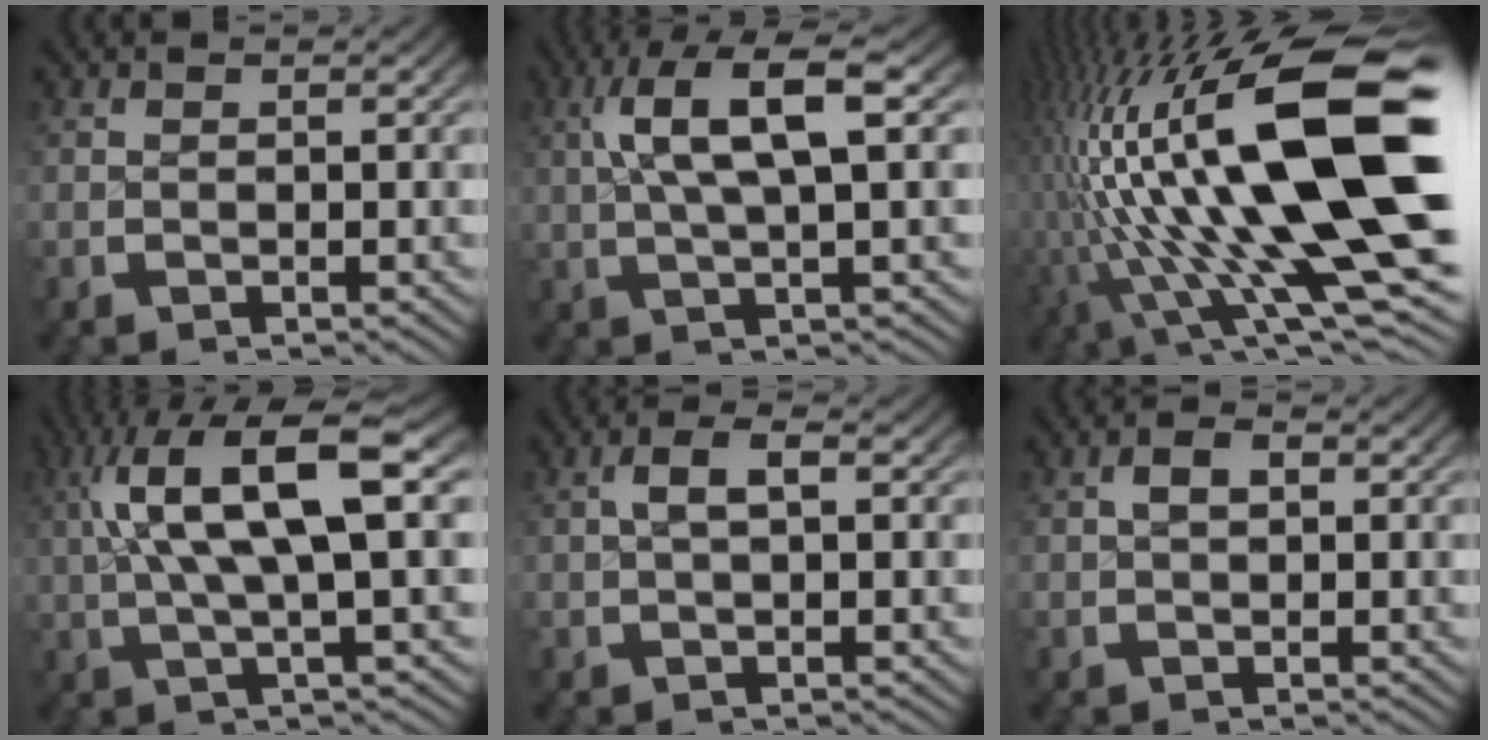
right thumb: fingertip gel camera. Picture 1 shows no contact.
{"total": 7.4, "force": [2.0, 2.6, 6.6], "torque": [-0.126, 0.004, 0.033]}
{"total": 21.1, "force": [-1.0, 9.5, 18.9], "torque": [-0.326, -0.045, 0.005]}
{"total": 10.1, "force": [1.9, 4.2, 8.9], "torque": [-0.166, 0.000, 0.029]}
{"total": 2.3, "force": [0.5, 0.9, 2.1], "torque": [-0.036, 0.008, 0.007]}
{"total": 1.6, "force": [0.3, 1.0, 1.2], "torque": [-0.019, 0.001, 0.005]}